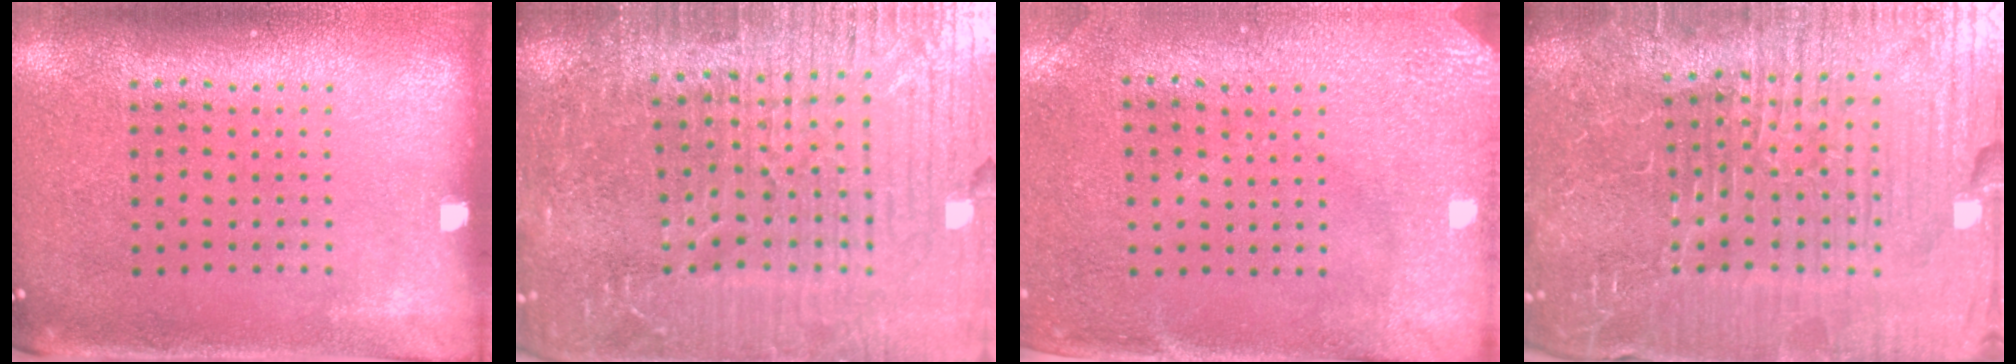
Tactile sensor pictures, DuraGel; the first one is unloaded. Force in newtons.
{"total": 5.8, "press": 5.3, "slide": 2.5}
{"total": 3.0, "press": 2.4, "slide": 1.8}
{"total": 7.4, "press": 6.6, "slide": 3.4}